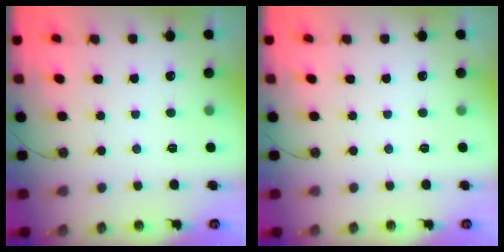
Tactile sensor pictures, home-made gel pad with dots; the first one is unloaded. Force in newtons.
{"total": 0.0}